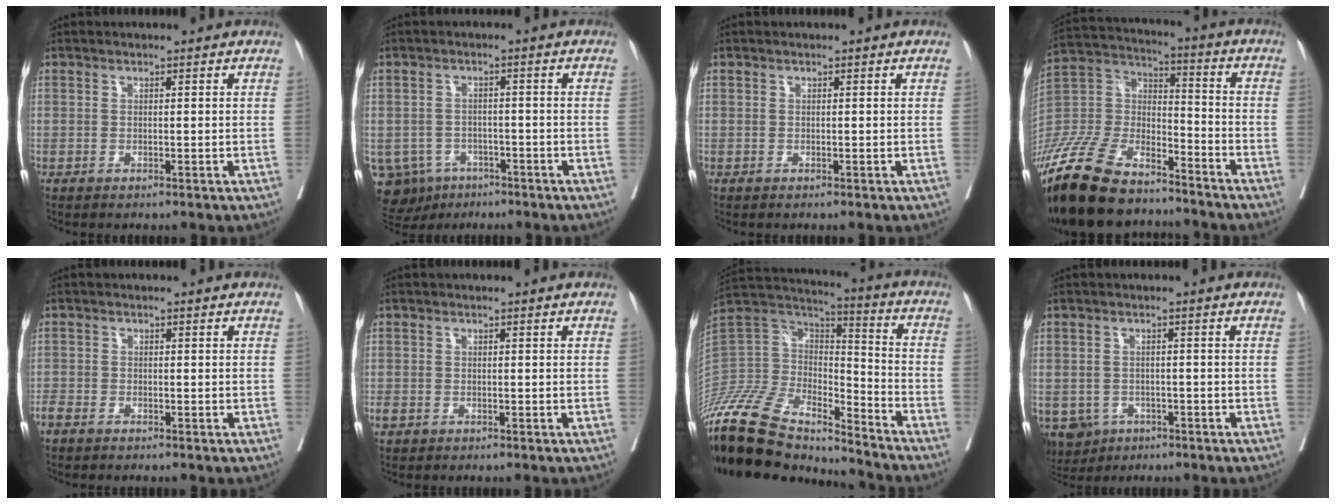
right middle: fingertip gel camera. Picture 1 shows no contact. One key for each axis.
{"total": 9.3, "fx": -5.1, "fy": 7.4, "fz": 2.4, "tx": -0.063, "ty": 0.001, "tz": -0.067}
{"total": 0.0}
{"total": 22.7, "fx": -18.3, "fy": 7.6, "fz": 11.0, "tx": -0.272, "ty": -0.015, "tz": -0.338}
{"total": 2.4, "fx": -2.0, "fy": 0.8, "fz": 1.0, "tx": -0.024, "ty": -0.005, "tz": -0.035}
{"total": 1.0, "fx": -0.6, "fy": 0.7, "fz": 0.5, "tx": -0.017, "ty": 0.000, "tz": -0.009}
{"total": 24.3, "fx": -21.1, "fy": 6.8, "fz": 10.1, "tx": -0.242, "ty": 0.003, "tz": -0.378}
{"total": 5.8, "fx": -3.3, "fy": 4.6, "fz": 1.5, "tx": -0.027, "ty": 0.001, "tz": -0.046}